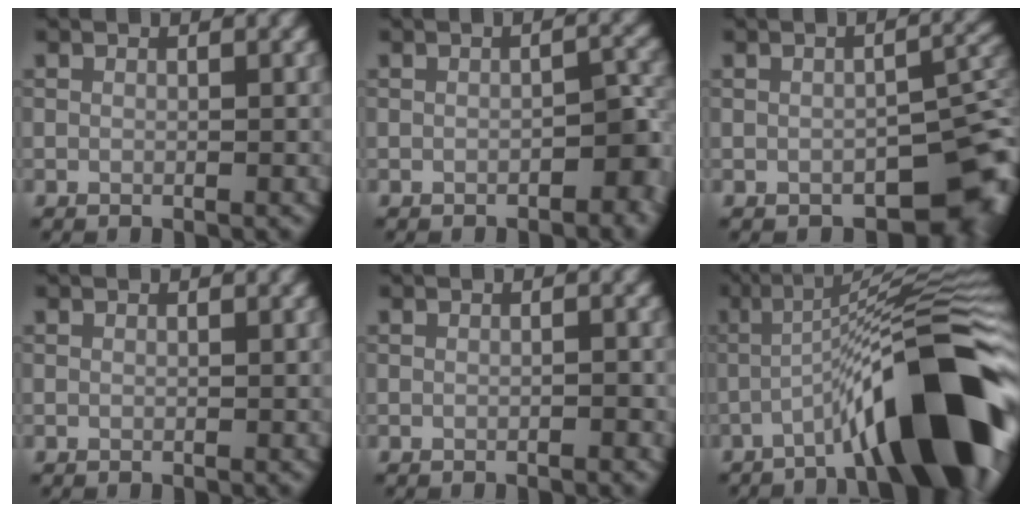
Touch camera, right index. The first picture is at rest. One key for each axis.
{"total": 2.8, "fx": -1.2, "fy": 1.3, "fz": 2.3, "tx": -0.025, "ty": 0.007, "tz": -0.016}
{"total": 6.3, "fx": -3.0, "fy": 3.4, "fz": 4.4, "tx": -0.036, "ty": -0.011, "tz": -0.035}
{"total": 0.0}
{"total": 0.7, "fx": -0.3, "fy": 0.1, "fz": 0.6, "tx": -0.008, "ty": 0.004, "tz": -0.005}
{"total": 14.4, "fx": -5.8, "fy": 2.8, "fz": 12.8, "tx": -0.183, "ty": 0.017, "tz": -0.092}